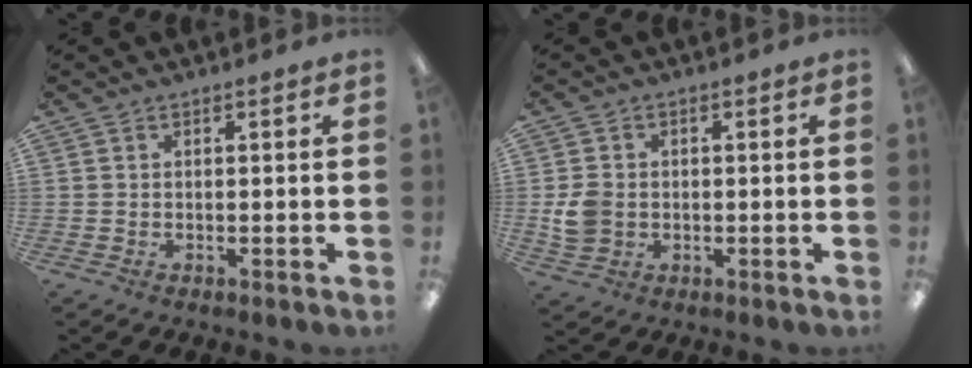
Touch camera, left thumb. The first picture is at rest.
{"total": 6.1, "force": [-0.4, 5.1, 3.3], "torque": [-0.065, 0.007, -0.005]}